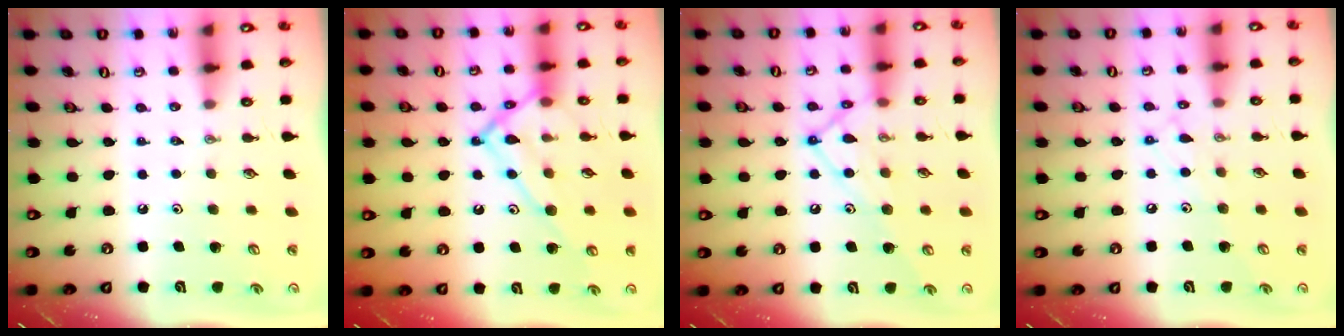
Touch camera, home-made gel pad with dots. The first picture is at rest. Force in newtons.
{"total": 16.5, "press": 16.5, "slide": 1.3}
{"total": 14.0, "press": 14.0, "slide": 1.3}
{"total": 8.9, "press": 8.9, "slide": 0.7}